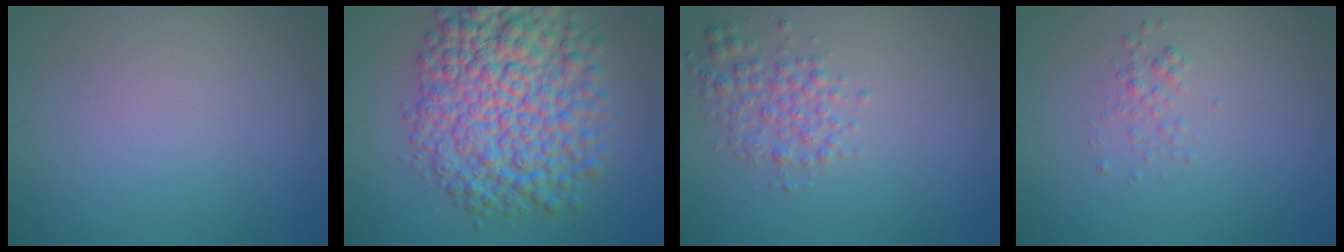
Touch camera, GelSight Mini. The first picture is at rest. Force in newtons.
{"total": 11.0, "press": 11.0, "slide": 0.2}
{"total": 2.5, "press": 2.5, "slide": 0.0}
{"total": 1.0, "press": 1.0, "slide": 0.1}